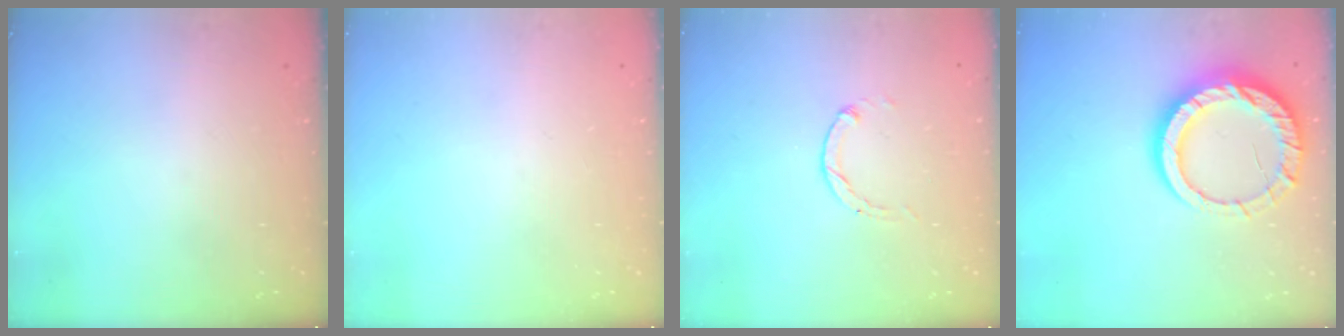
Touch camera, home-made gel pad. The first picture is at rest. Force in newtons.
{"total": 0.0}
{"total": 0.7, "press": 0.6, "slide": 0.2}
{"total": 16.0, "press": 15.9, "slide": 1.4}